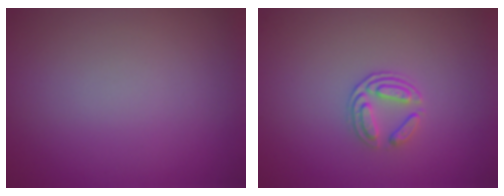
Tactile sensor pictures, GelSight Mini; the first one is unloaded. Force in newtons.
{"total": 2.0, "press": 1.4, "slide": 1.4}